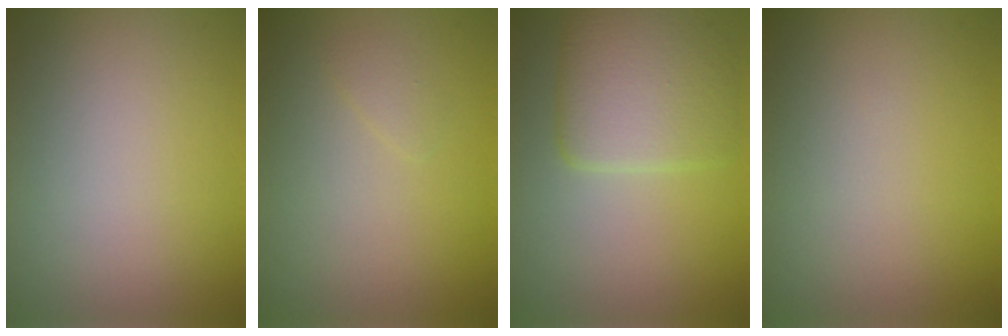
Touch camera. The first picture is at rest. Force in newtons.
{"total": 0.7, "press": 0.7, "slide": 0.1}
{"total": 4.6, "press": 4.6, "slide": 0.4}
{"total": 0.0}